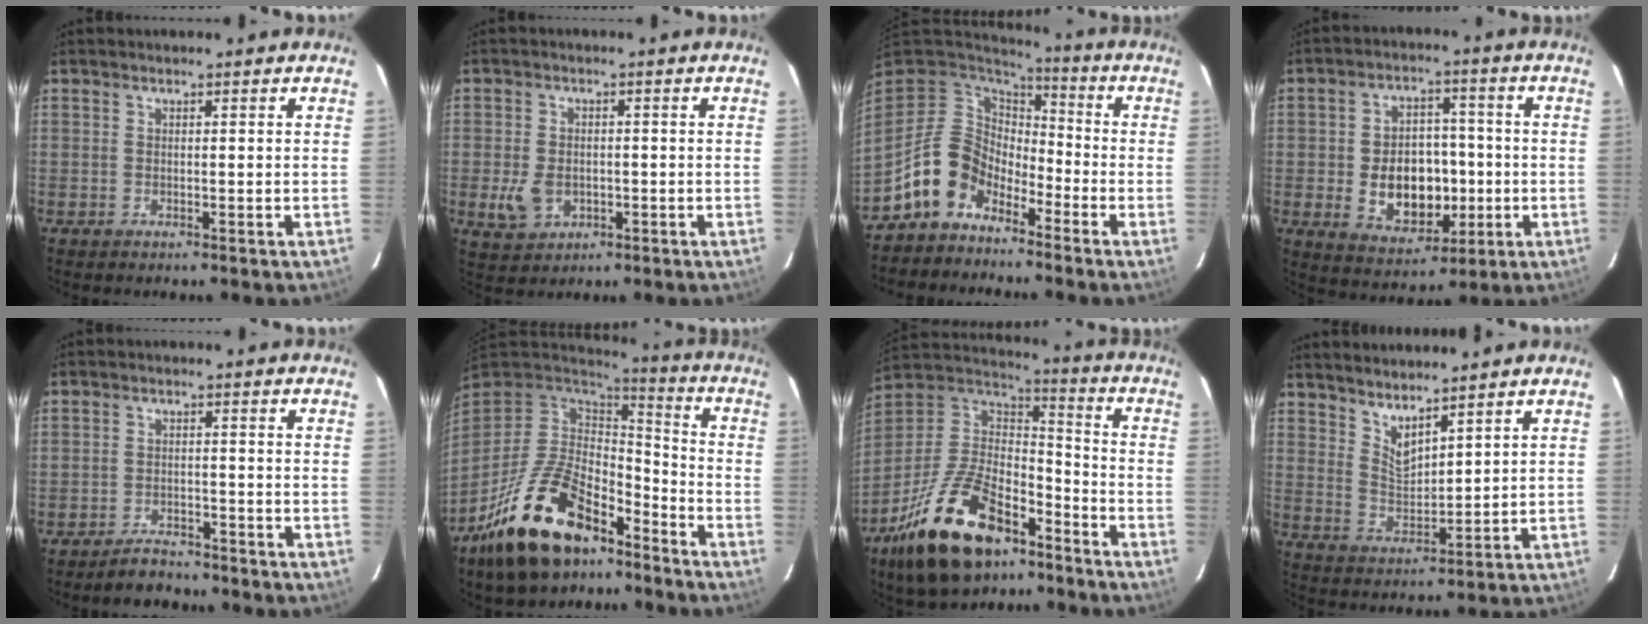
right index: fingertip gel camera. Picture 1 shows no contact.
{"total": 6.3, "force": [-1.6, 4.7, 3.9], "torque": [-0.091, -0.004, -0.019]}
{"total": 11.0, "force": [-7.3, 7.2, 3.8], "torque": [-0.090, 0.027, -0.138]}
{"total": 12.2, "force": [-2.1, 8.7, 8.3], "torque": [-0.170, 0.012, -0.012]}
{"total": 4.5, "force": [-4.0, 2.0, 0.8], "torque": [-0.027, 0.010, -0.058]}
{"total": 20.7, "force": [-13.2, 9.9, 12.5], "torque": [-0.252, -0.007, -0.217]}
{"total": 25.1, "force": [-15.4, 12.5, 15.3], "torque": [-0.318, -0.003, -0.254]}
{"total": 6.3, "force": [5.3, 1.4, 3.1], "torque": [-0.053, -0.007, 0.102]}